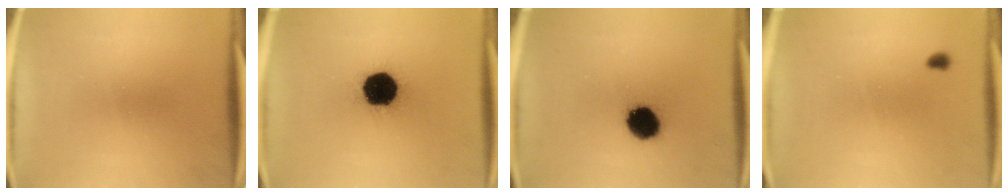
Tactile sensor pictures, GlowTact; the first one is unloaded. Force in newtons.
{"total": 18.2}
{"total": 10.8}
{"total": 0.9}